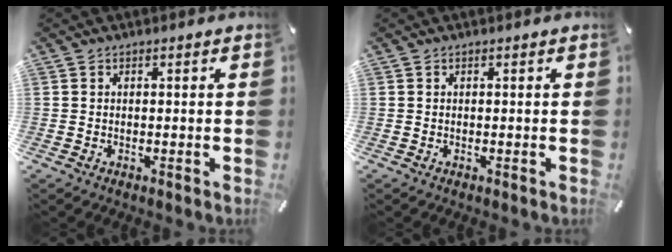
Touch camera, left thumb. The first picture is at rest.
{"total": 0.0}